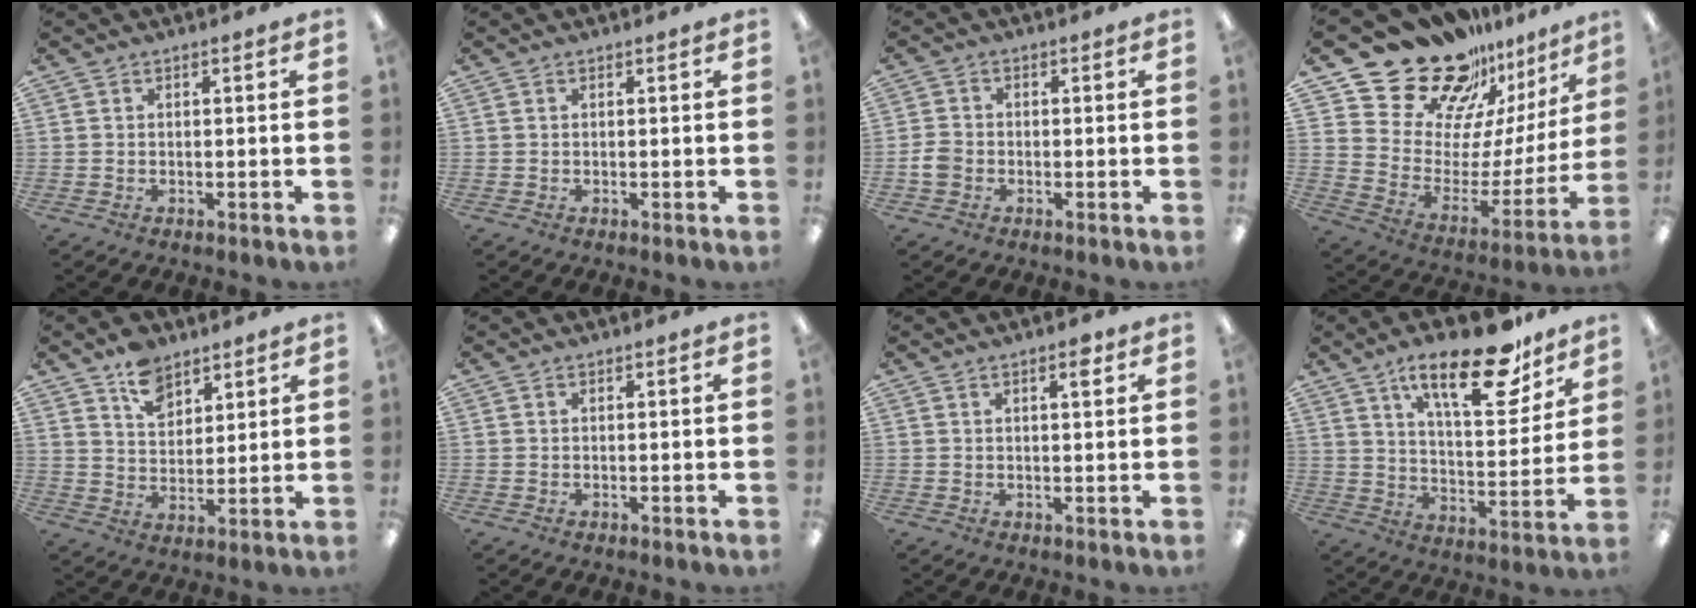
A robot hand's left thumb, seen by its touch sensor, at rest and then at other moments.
{"total": 0.0}
{"total": 3.5, "force": [-1.1, 2.9, 1.7], "torque": [-0.033, 0.007, -0.022]}
{"total": 24.3, "force": [20.0, 11.2, 8.1], "torque": [-0.137, -0.143, 0.372]}
{"total": 8.9, "force": [6.3, 5.4, 3.0], "torque": [-0.043, -0.034, 0.116]}
{"total": 0.0}
{"total": 2.6, "force": [1.6, 0.7, 1.9], "torque": [-0.026, -0.004, 0.024]}
{"total": 21.5, "force": [14.3, 7.9, 14.1], "torque": [-0.211, -0.078, 0.232]}